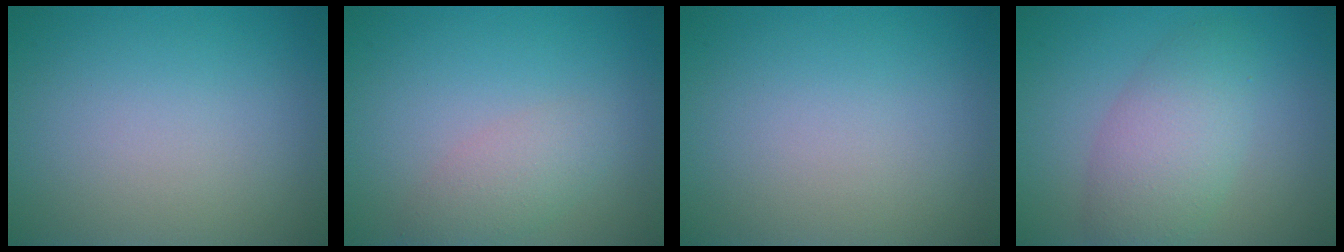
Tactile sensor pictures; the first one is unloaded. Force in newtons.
{"total": 2.3, "press": 2.3, "slide": 0.1}
{"total": 0.0}
{"total": 4.7, "press": 4.7, "slide": 0.1}